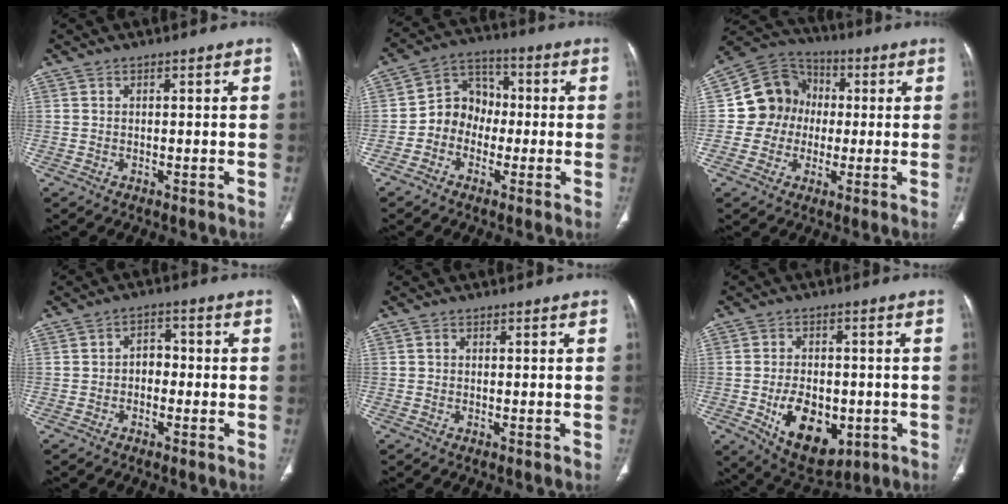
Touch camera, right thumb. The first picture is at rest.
{"total": 8.4, "force": [-1.7, 7.3, 3.8], "torque": [-0.026, 0.037, -0.047]}
{"total": 11.2, "force": [-0.2, 10.6, 3.8], "torque": [-0.031, 0.027, -0.012]}
{"total": 3.6, "force": [-0.8, 2.8, 2.2], "torque": [-0.012, 0.019, -0.025]}
{"total": 0.6, "force": [0.0, 0.6, 0.2], "torque": [0.000, 0.002, 0.000]}
{"total": 13.2, "force": [-3.6, 8.2, 9.7], "torque": [-0.122, 0.004, -0.038]}